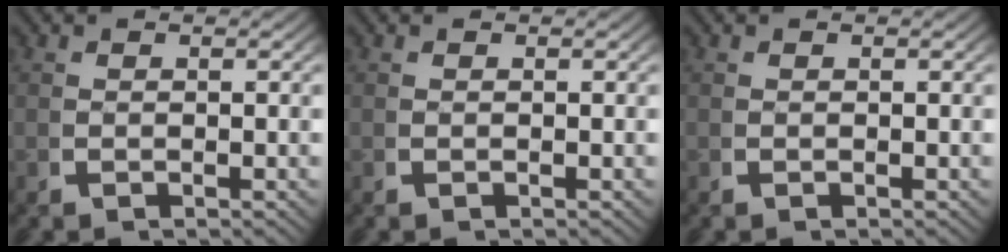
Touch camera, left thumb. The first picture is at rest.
{"total": 0.0}
{"total": 0.0}